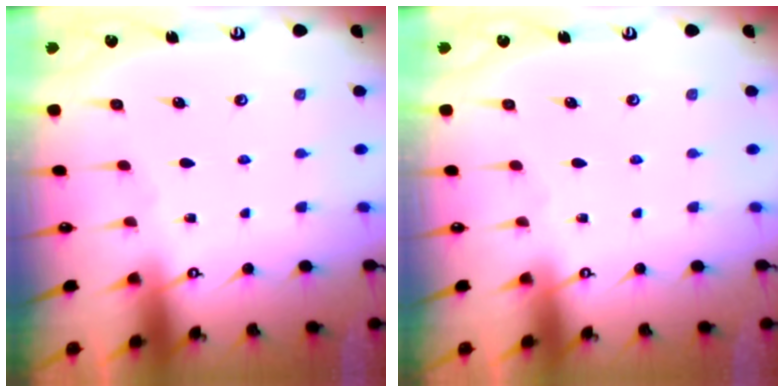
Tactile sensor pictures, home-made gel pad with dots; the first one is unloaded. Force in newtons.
{"total": 0.0}